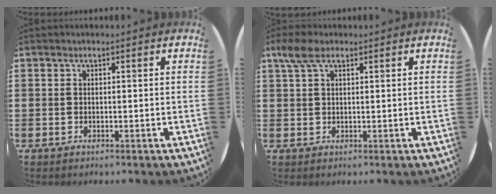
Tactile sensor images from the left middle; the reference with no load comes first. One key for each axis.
{"total": 3.2, "fx": 1.8, "fy": 1.6, "fz": 2.2, "tx": -0.048, "ty": 0.008, "tz": 0.033}